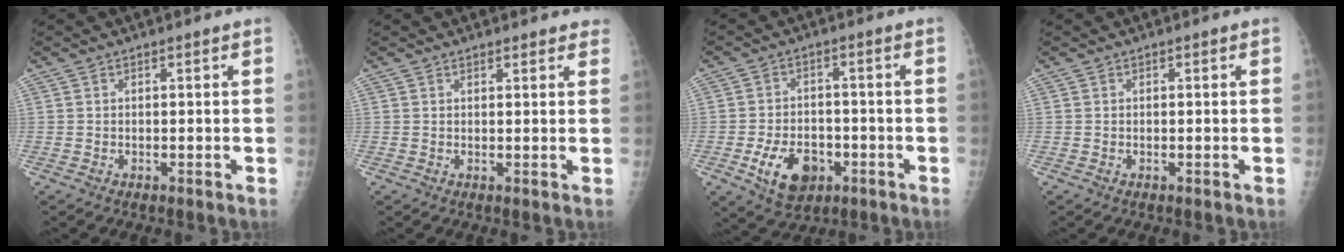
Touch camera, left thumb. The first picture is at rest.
{"total": 3.0, "force": [2.7, 0.9, 0.9], "torque": [0.008, -0.005, 0.024]}
{"total": 9.1, "force": [-3.5, 6.2, 5.8], "torque": [-0.081, 0.013, -0.052]}
{"total": 0.0}